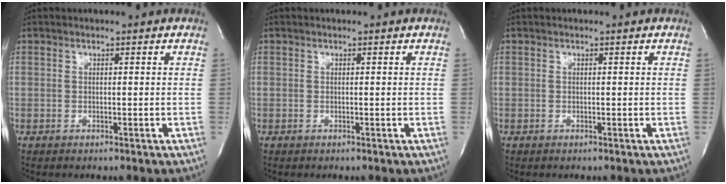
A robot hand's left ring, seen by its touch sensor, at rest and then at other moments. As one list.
[{"total": 0.0}, {"total": 0.0}]